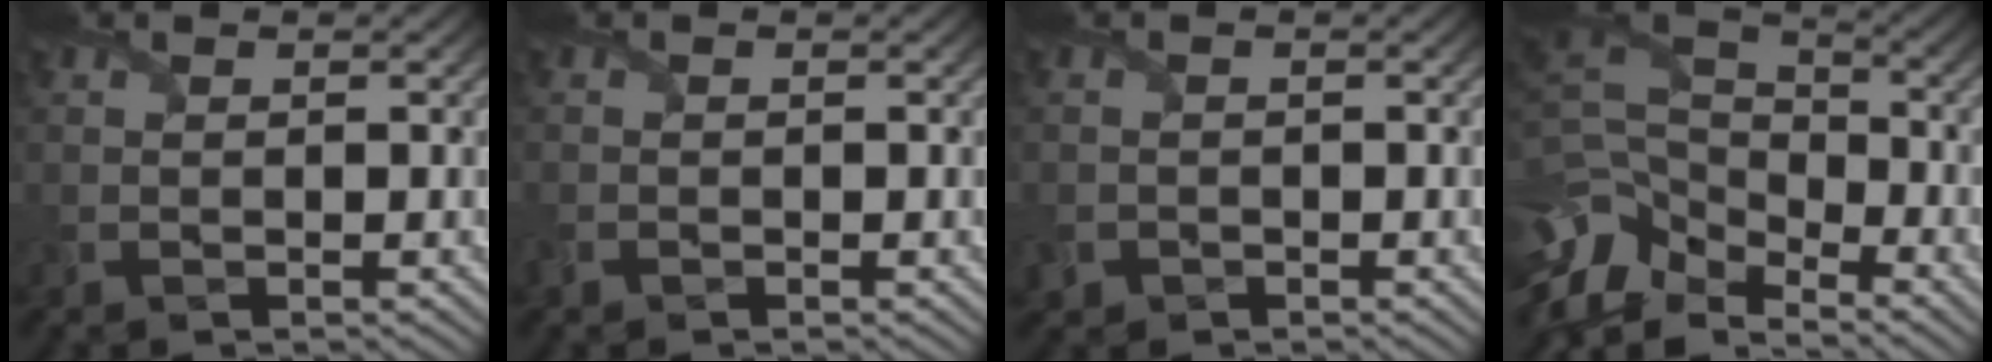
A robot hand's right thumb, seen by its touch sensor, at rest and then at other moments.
{"total": 0.6, "force": [-0.4, 0.4, -0.1], "torque": [0.005, -0.001, -0.011]}
{"total": 1.6, "force": [-0.7, 1.4, 0.0], "torque": [0.004, -0.009, -0.016]}
{"total": 10.1, "force": [-5.2, 5.8, 6.5], "torque": [-0.172, -0.001, -0.110]}